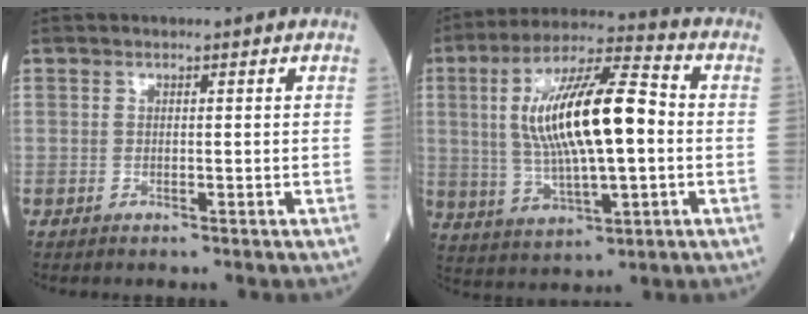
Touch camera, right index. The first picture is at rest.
{"total": 16.8, "force": [0.9, 3.9, 16.4], "torque": [-0.309, 0.021, 0.016]}